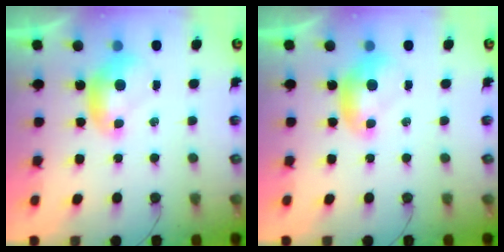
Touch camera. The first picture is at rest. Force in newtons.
{"total": 0.0}